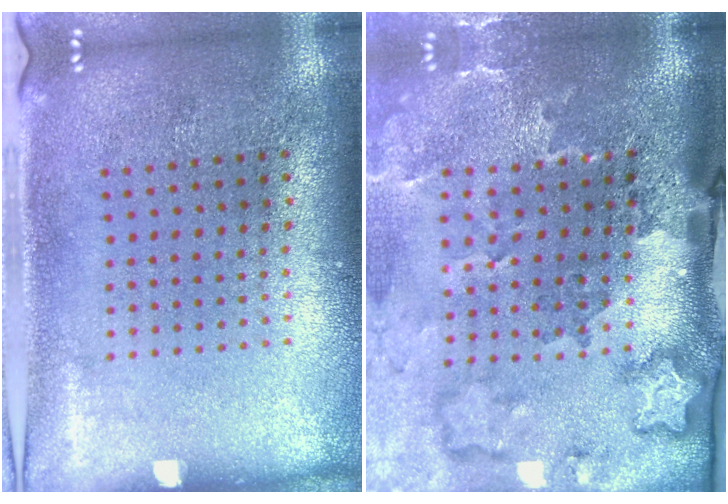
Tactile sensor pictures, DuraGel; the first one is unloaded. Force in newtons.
{"total": 3.5, "press": 2.3, "slide": 2.6}